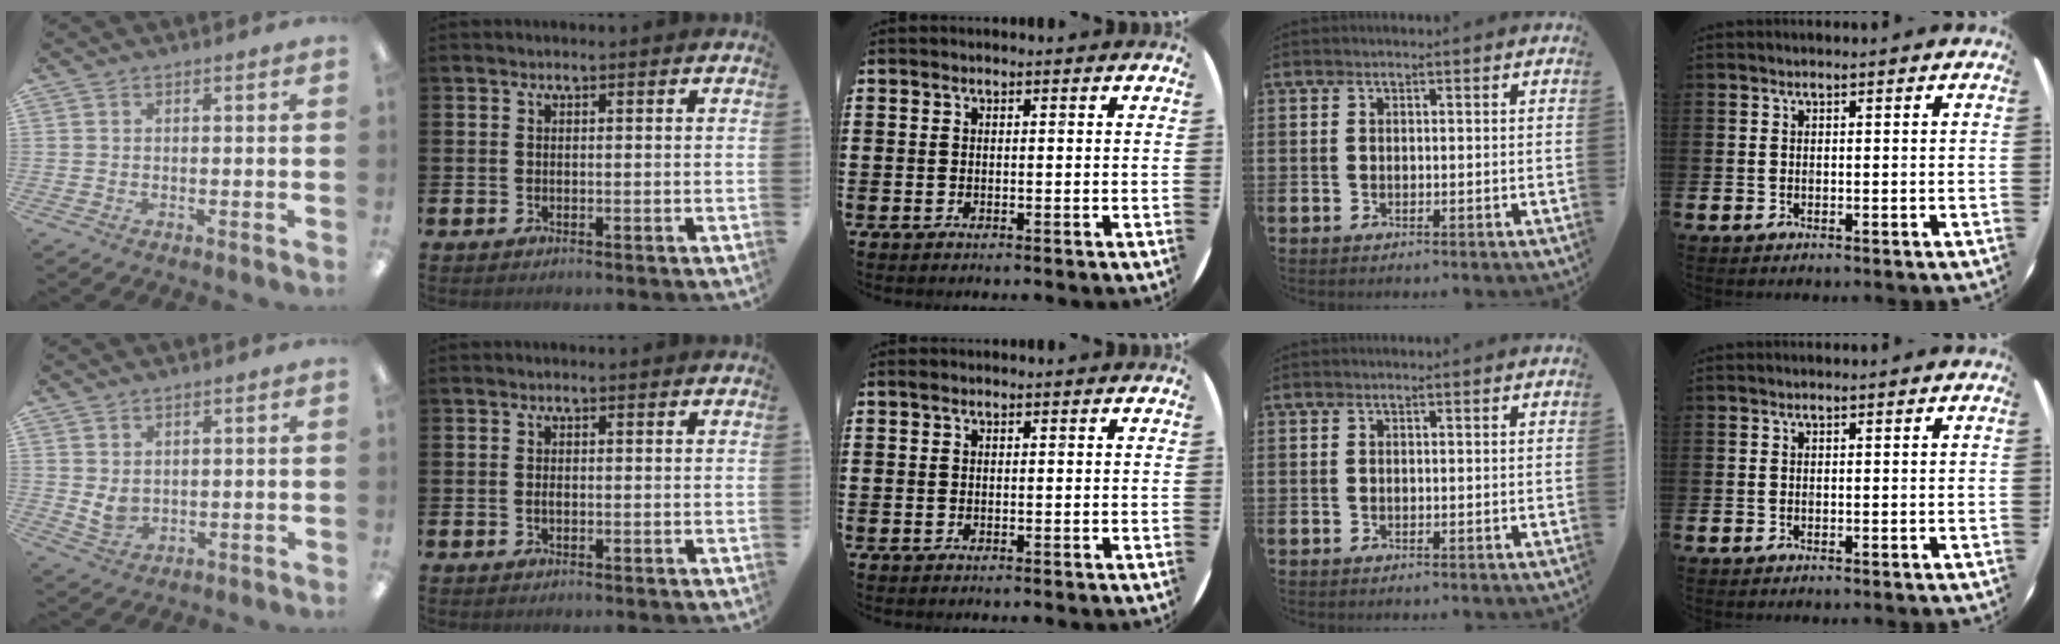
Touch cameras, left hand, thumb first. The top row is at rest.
{"thumb": {"total": 3.8, "force": [1.5, 2.8, 2.1], "torque": [-0.033, -0.013, 0.025]}, "index": {"total": 0.7, "force": [-0.1, 0.4, 0.6], "torque": [-0.005, -0.002, -0.005]}}